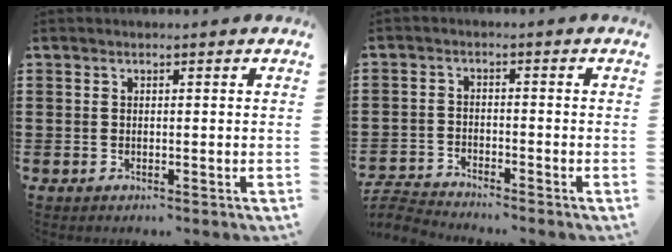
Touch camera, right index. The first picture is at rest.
{"total": 3.4, "force": [-3.4, 0.2, 0.1], "torque": [-0.015, -0.002, -0.075]}